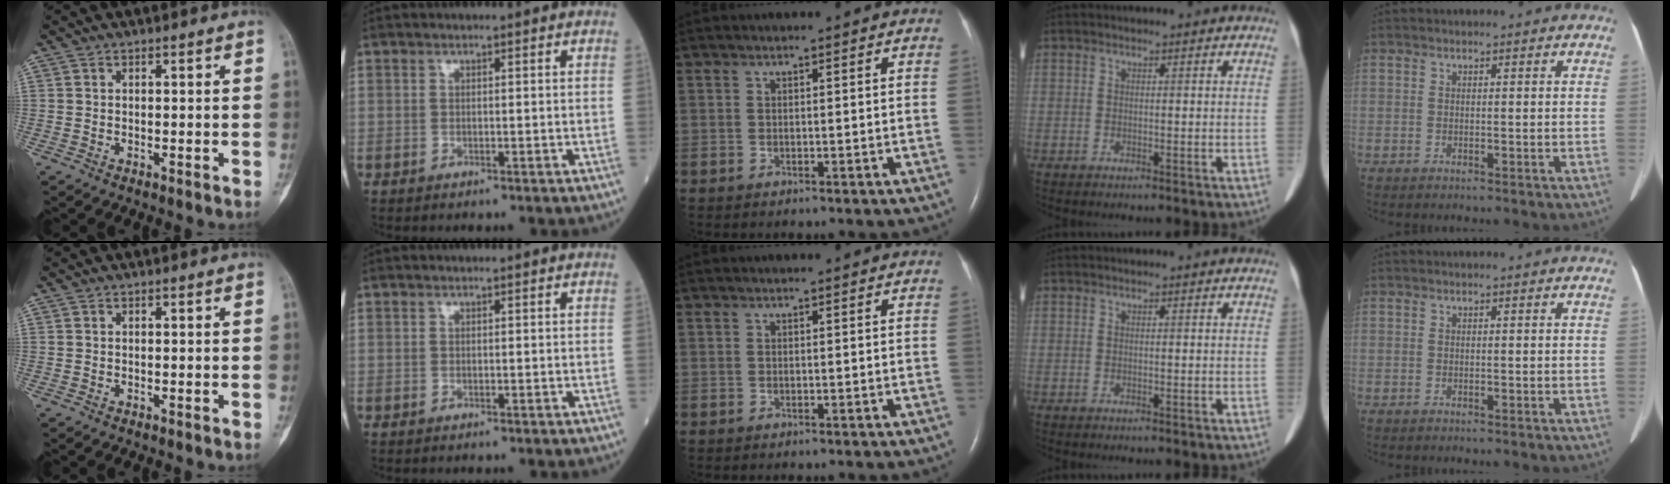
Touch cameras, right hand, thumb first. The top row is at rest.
{}